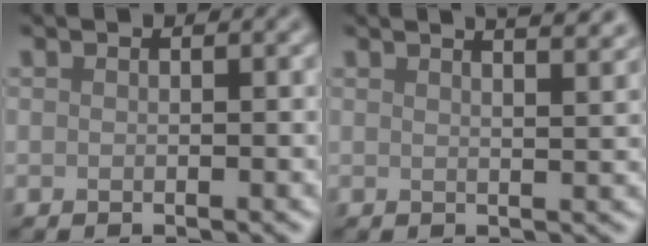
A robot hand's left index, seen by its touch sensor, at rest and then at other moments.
{"total": 6.5, "force": [4.5, 2.5, 3.9], "torque": [-0.025, 0.045, 0.029]}